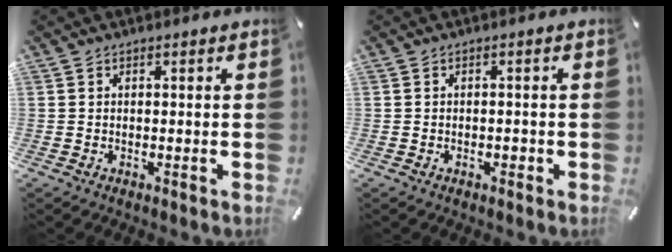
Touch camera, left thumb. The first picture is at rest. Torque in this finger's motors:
{"motor_torque": [-0.13, 0.30, 0.04, 0.03, 0.06]}